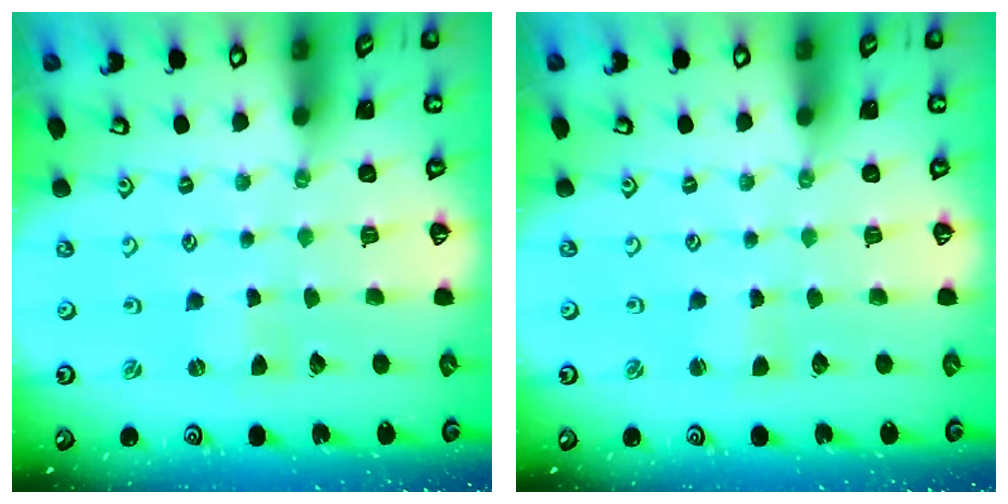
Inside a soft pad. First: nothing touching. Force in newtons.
{"total": 1.7, "press": 1.7, "slide": 0.2}